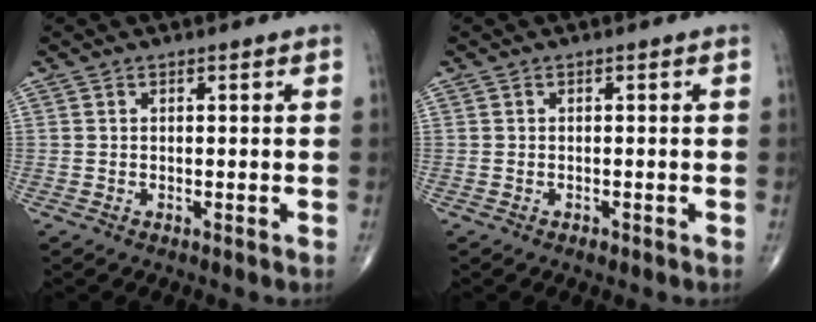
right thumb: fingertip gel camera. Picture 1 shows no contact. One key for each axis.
{"total": 0.6, "fx": -0.4, "fy": 0.4, "fz": 0.2, "tx": -0.002, "ty": 0.000, "tz": -0.008}